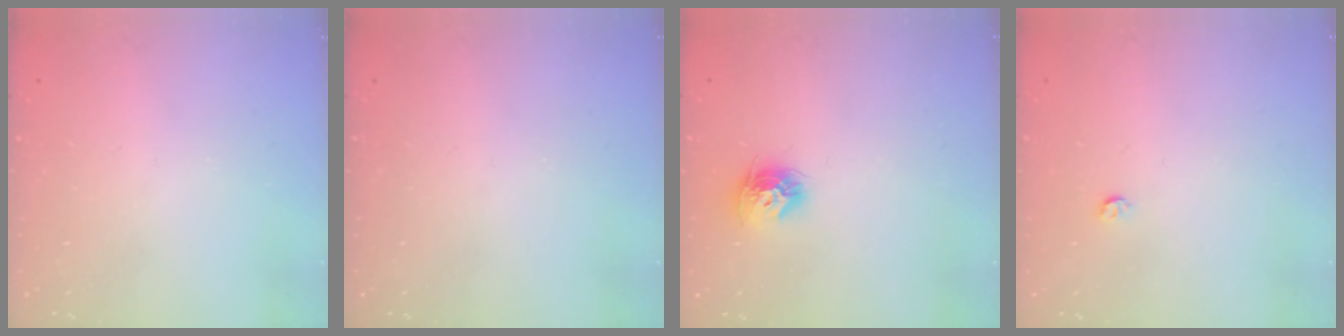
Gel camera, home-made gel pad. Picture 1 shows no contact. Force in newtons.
{"total": 0.0}
{"total": 9.4, "press": 9.4, "slide": 0.6}
{"total": 3.2, "press": 3.2, "slide": 0.4}